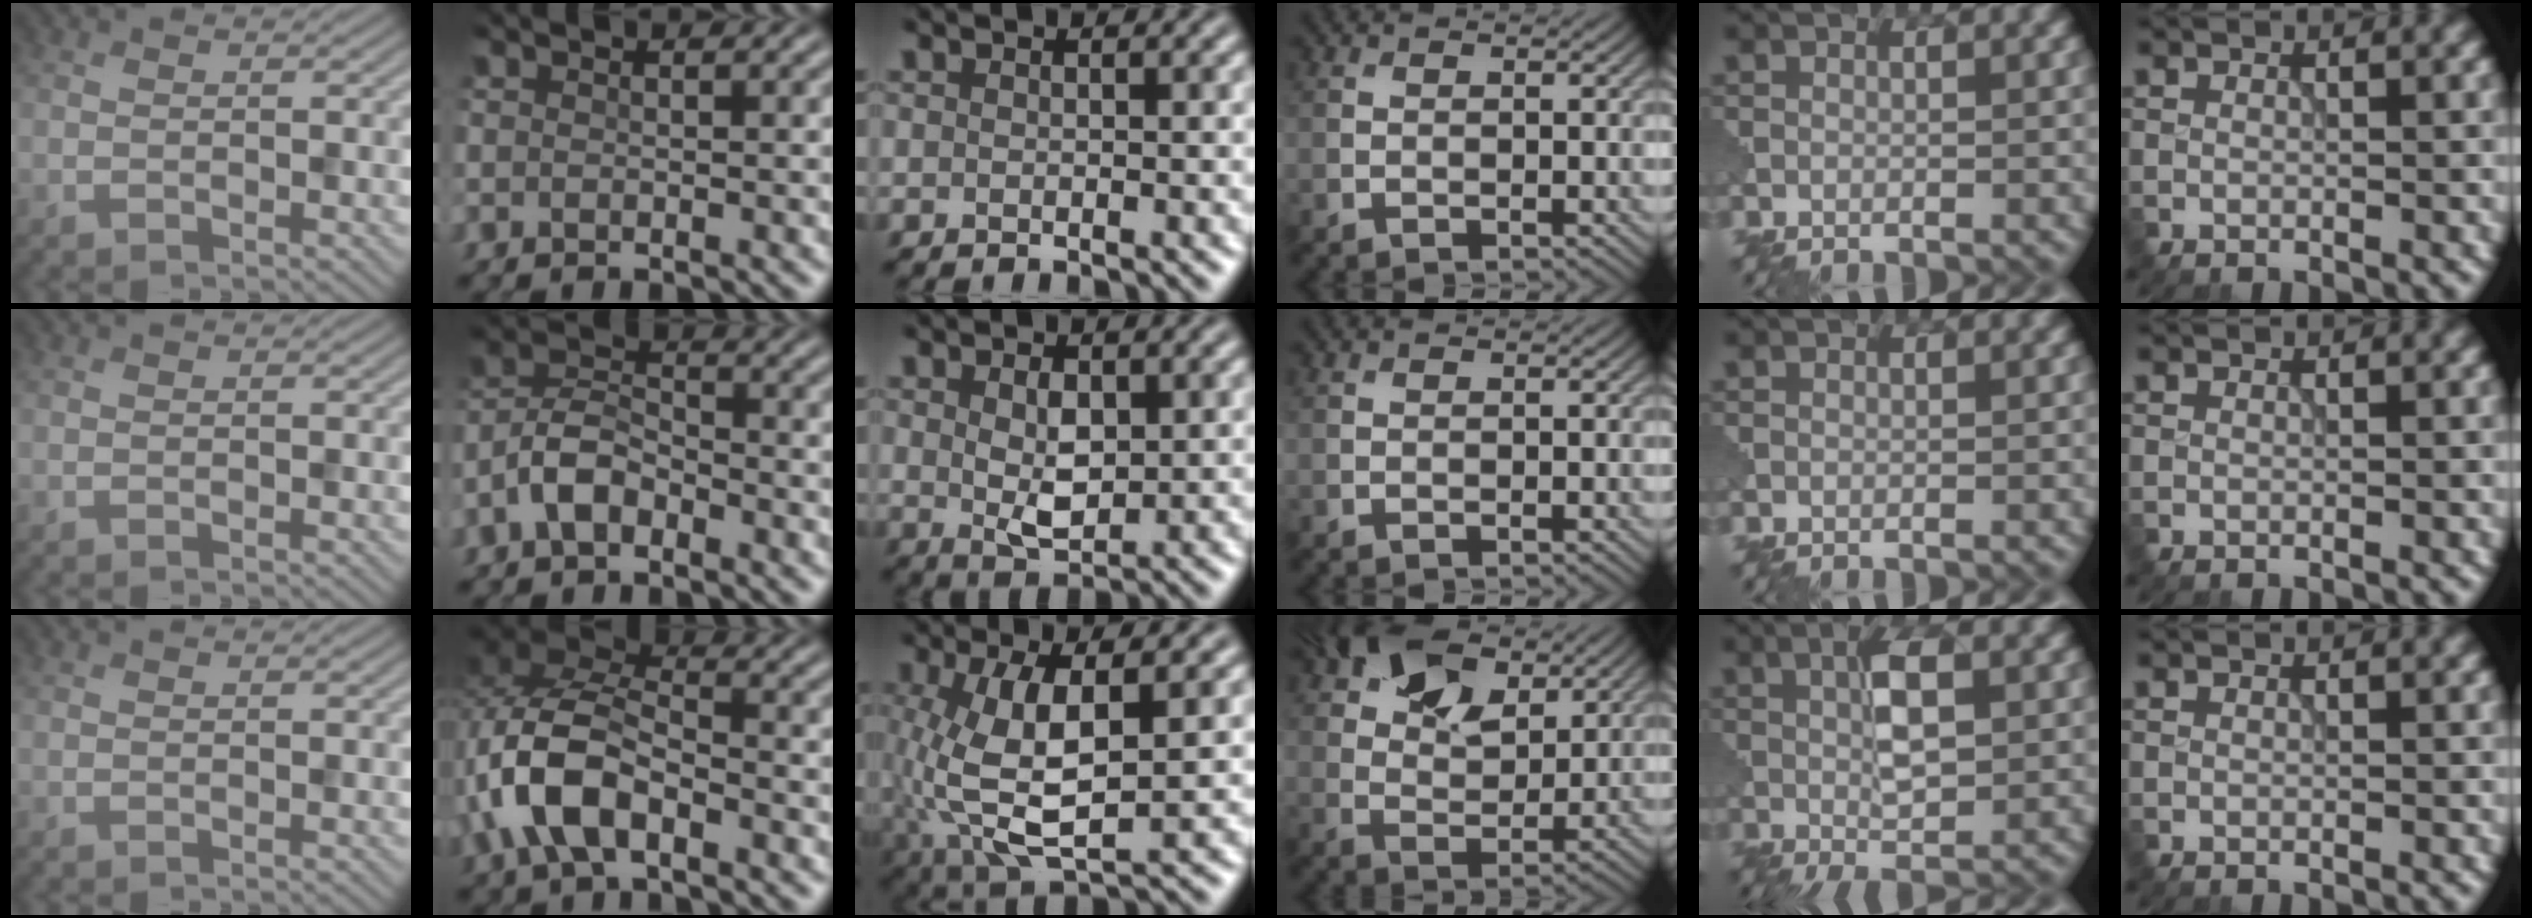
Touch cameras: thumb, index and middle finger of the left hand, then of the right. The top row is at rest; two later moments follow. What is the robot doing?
{"motion": "disassemble", "object": "puzzle pieces"}